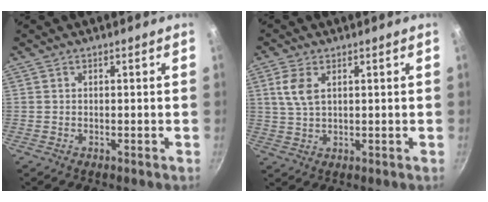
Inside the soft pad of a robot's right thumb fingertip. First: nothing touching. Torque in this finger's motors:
{"motor_torque": [-0.04, -0.04, 0.00, 0.42, 0.08]}